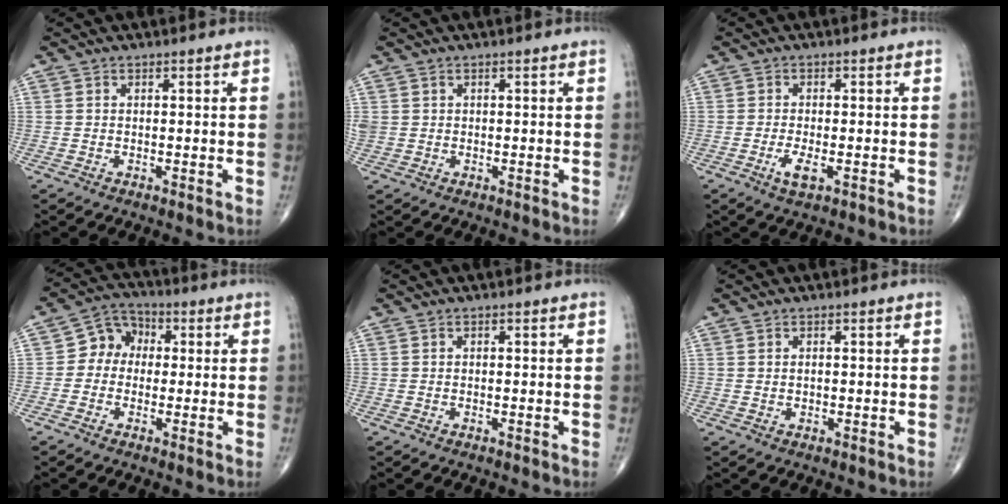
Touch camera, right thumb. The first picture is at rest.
{"total": 1.6, "force": [0.5, 1.4, 0.6], "torque": [-0.011, 0.002, 0.012]}
{"total": 3.5, "force": [-1.3, 1.2, 3.0], "torque": [-0.060, -0.005, -0.023]}
{"total": 6.9, "force": [0.1, 5.8, 3.7], "torque": [-0.034, 0.024, -0.014]}
{"total": 0.0}
{"total": 0.5, "force": [0.0, 0.3, 0.4], "torque": [-0.008, -0.002, 0.002]}